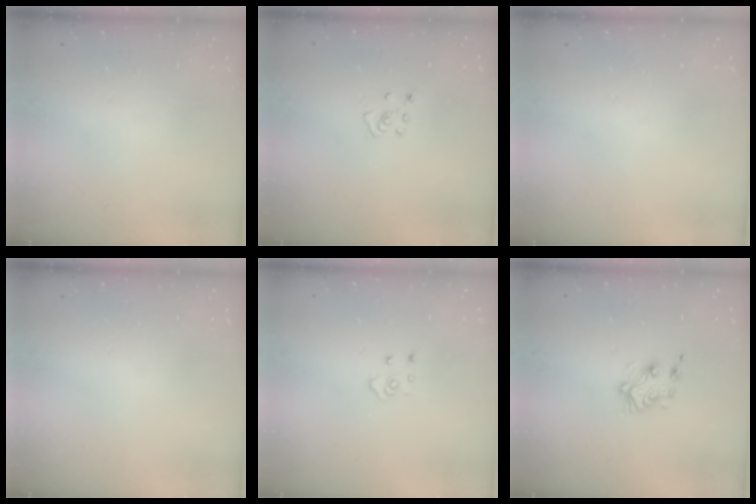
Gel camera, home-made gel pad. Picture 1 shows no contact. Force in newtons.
{"total": 4.3, "press": 4.2, "slide": 0.4}
{"total": 0.0}
{"total": 0.0}
{"total": 4.0, "press": 4.0, "slide": 0.4}
{"total": 5.9, "press": 5.9, "slide": 0.5}